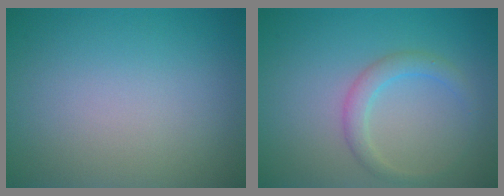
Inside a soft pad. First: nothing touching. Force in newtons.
{"total": 2.1, "press": 2.1, "slide": 0.1}